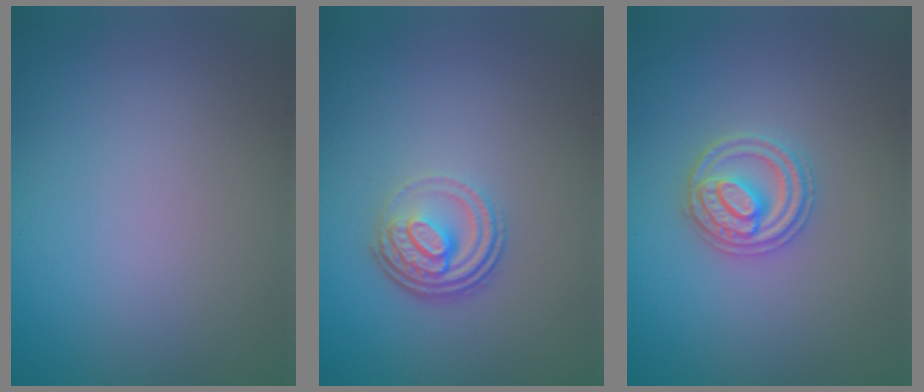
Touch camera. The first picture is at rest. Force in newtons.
{"total": 3.8, "press": 2.7, "slide": 2.7}
{"total": 2.8, "press": 2.8, "slide": 0.4}